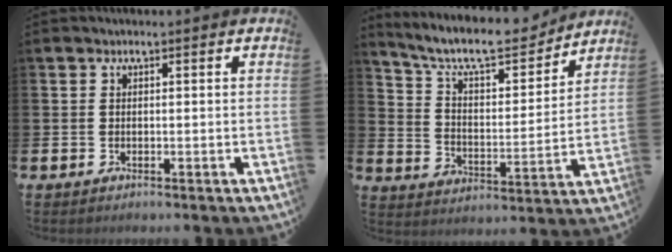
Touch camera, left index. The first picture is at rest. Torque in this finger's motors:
{"motor_torque": [1.01, -1.13, 0.42, 0.16]}